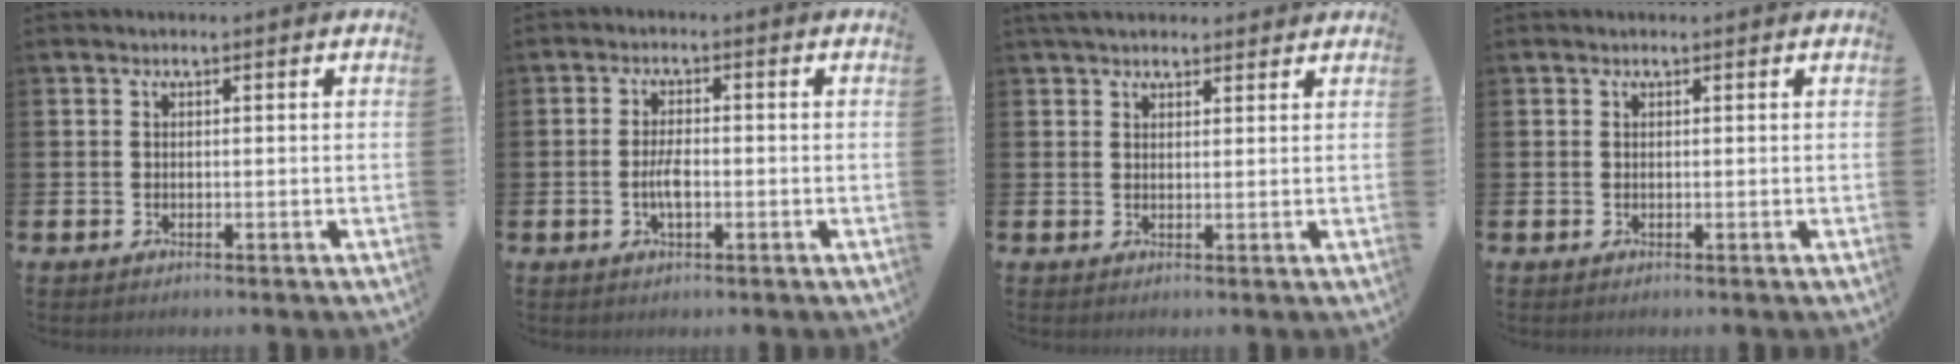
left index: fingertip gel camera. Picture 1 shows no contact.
{"total": 3.1, "force": [-0.6, 1.2, 2.8], "torque": [-0.051, 0.003, -0.012]}
{"total": 3.1, "force": [2.9, 1.0, 0.7], "torque": [-0.013, -0.007, 0.052]}
{"total": 0.0}